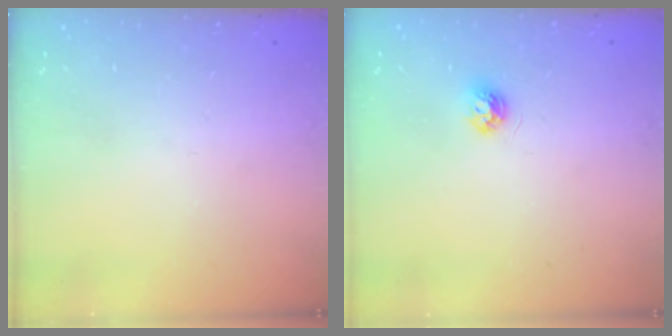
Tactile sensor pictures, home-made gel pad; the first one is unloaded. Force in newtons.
{"total": 4.5, "press": 4.5, "slide": 0.7}